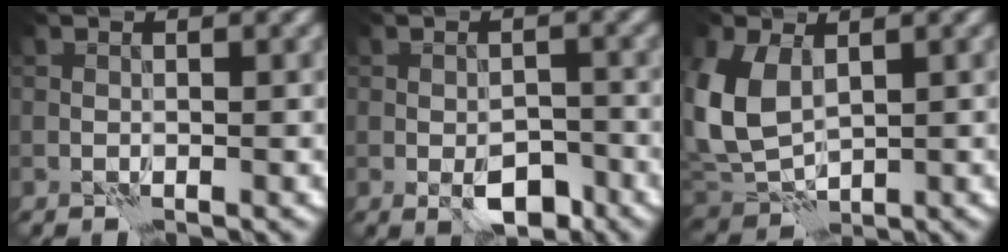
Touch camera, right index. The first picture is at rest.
{"total": 4.0, "force": [-2.0, 1.9, 2.9], "torque": [-0.041, -0.001, -0.031]}
{"total": 6.0, "force": [1.4, 4.0, 4.3], "torque": [-0.111, -0.001, 0.022]}